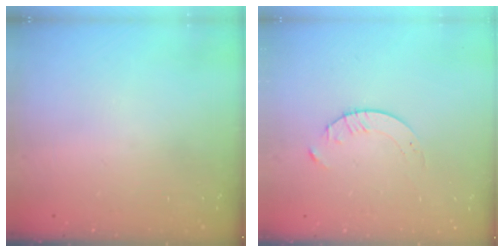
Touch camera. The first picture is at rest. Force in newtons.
{"total": 4.1, "press": 4.0, "slide": 0.5}